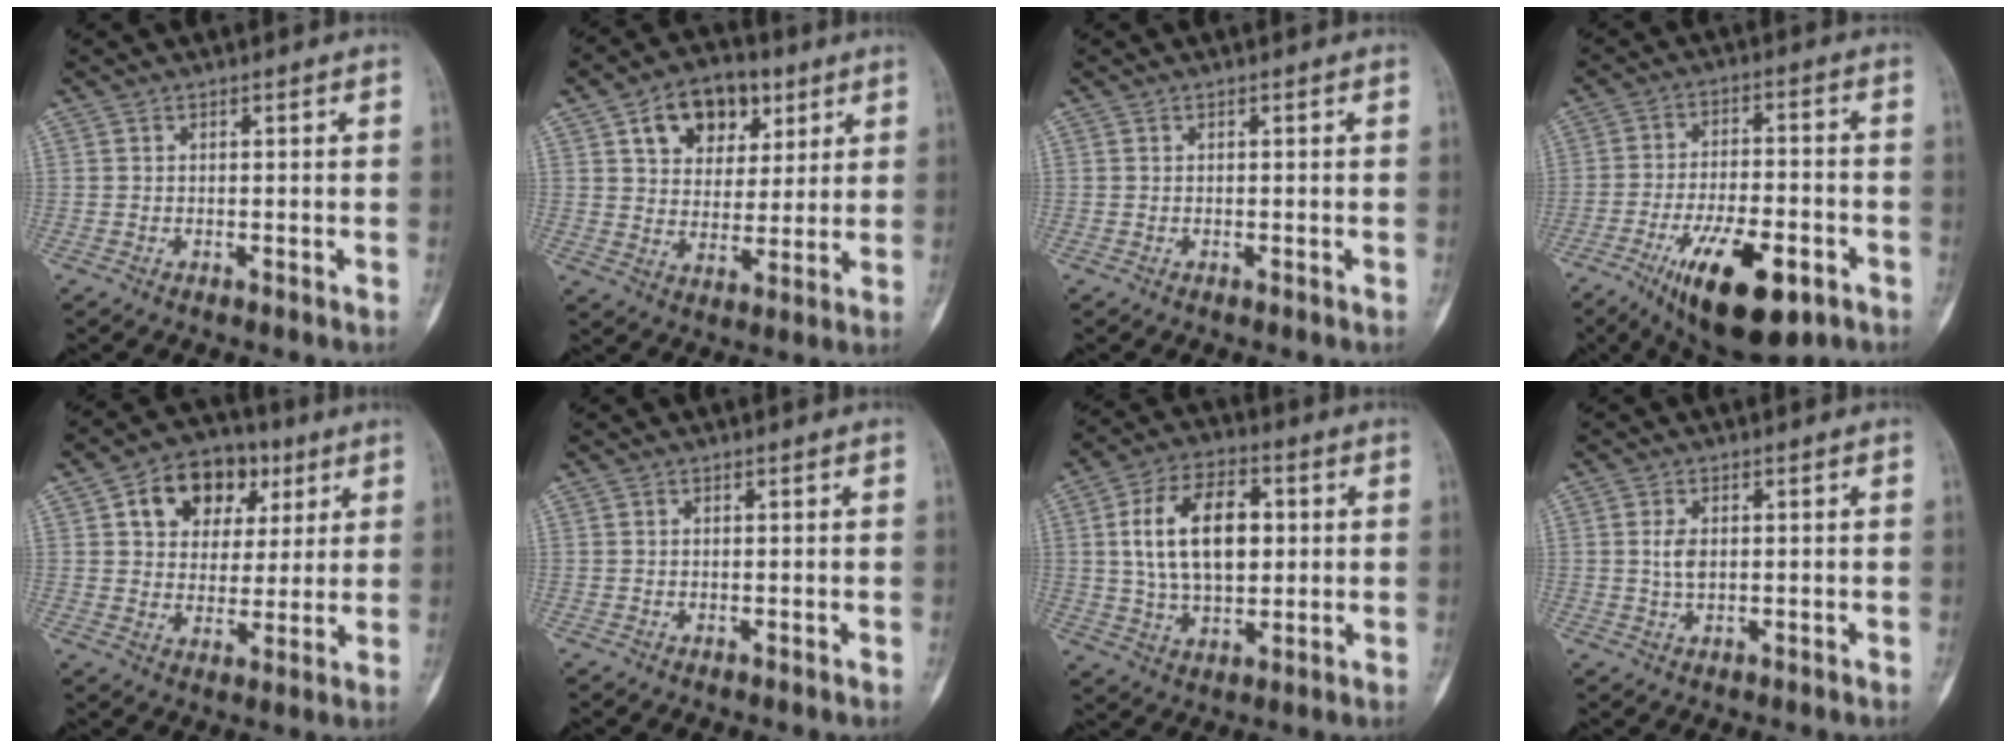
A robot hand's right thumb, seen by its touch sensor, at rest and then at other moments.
{"total": 13.0, "force": [5.9, 9.0, 7.2], "torque": [-0.073, -0.013, 0.097]}
{"total": 0.0}
{"total": 17.1, "force": [-8.3, 6.9, 13.3], "torque": [-0.209, 0.029, -0.121]}
{"total": 13.5, "force": [5.4, 9.9, 7.5], "torque": [-0.073, -0.001, 0.084]}
{"total": 0.0}
{"total": 15.4, "force": [2.3, 9.2, 12.1], "torque": [-0.187, 0.007, 0.040]}
{"total": 2.8, "force": [0.2, 1.6, 2.3], "torque": [-0.043, -0.001, 0.004]}